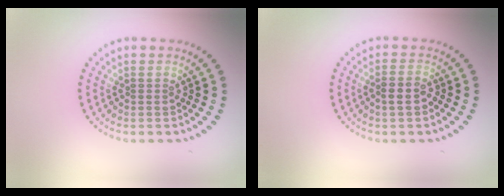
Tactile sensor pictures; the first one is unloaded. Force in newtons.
{"total": 1.4, "press": 1.3, "slide": 0.5}